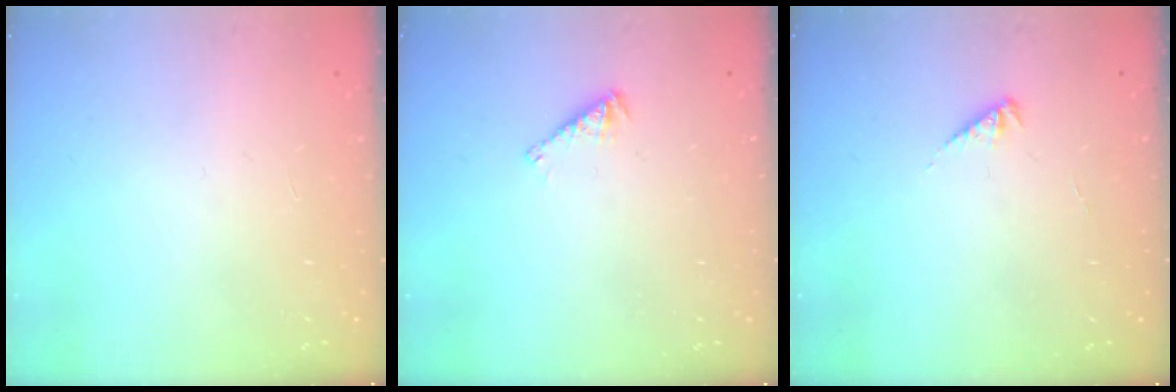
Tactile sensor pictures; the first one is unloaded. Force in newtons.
{"total": 2.5, "press": 2.5, "slide": 0.5}
{"total": 2.5, "press": 2.5, "slide": 0.5}